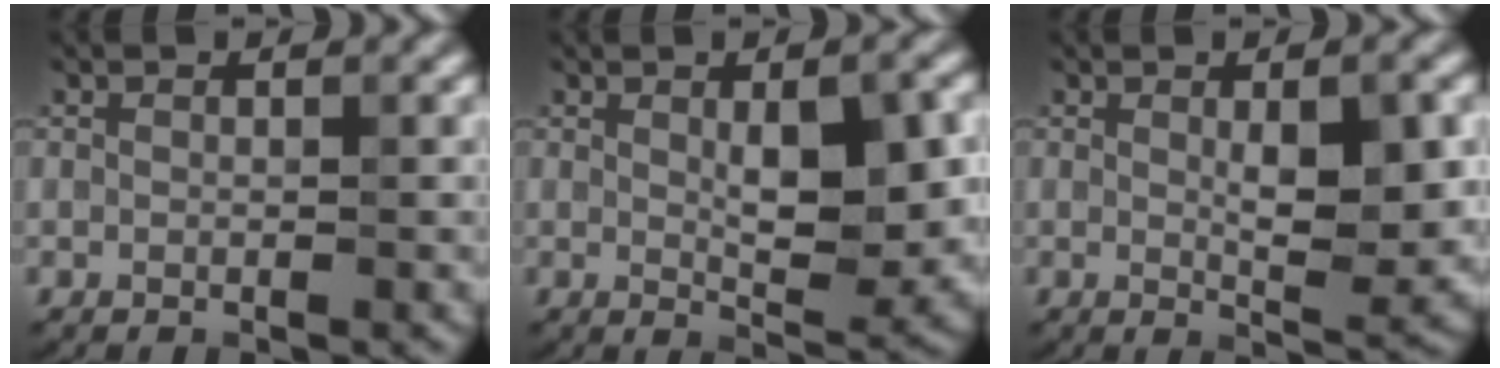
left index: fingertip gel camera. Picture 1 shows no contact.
{"total": 5.7, "force": [0.8, 2.0, 5.3], "torque": [-0.082, -0.004, 0.018]}
{"total": 5.0, "force": [0.6, 1.5, 4.8], "torque": [-0.076, -0.005, 0.014]}